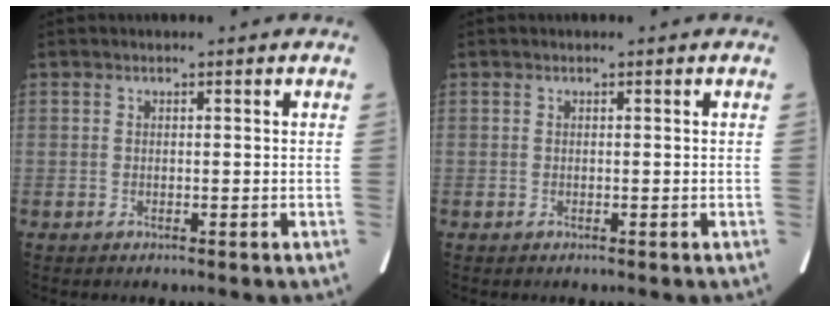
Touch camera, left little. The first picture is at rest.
{"total": 0.0}